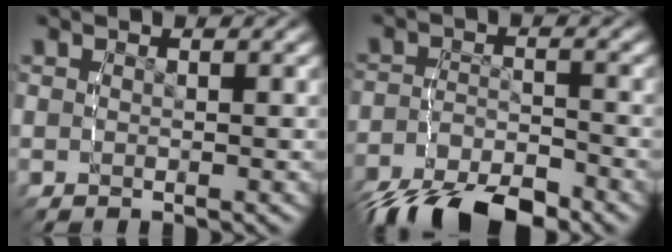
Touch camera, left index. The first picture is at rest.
{"total": 6.8, "force": [-5.8, 1.8, 3.2], "torque": [-0.048, -0.008, -0.094]}